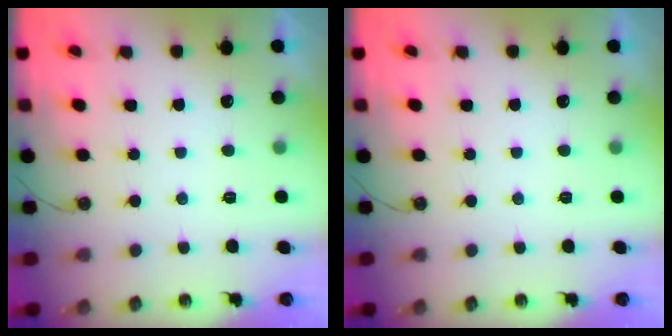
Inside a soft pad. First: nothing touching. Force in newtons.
{"total": 0.0}